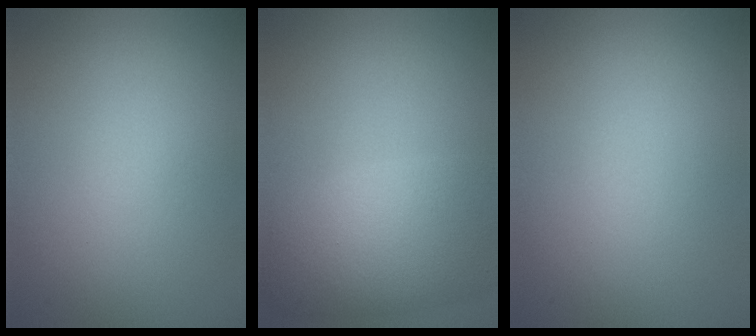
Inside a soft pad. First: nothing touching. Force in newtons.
{"total": 6.4, "press": 6.4, "slide": 0.3}
{"total": 0.0}